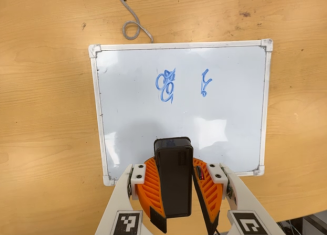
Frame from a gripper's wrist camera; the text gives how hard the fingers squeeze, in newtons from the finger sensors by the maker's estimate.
{"total": 10.0, "left": 10.2, "right": 9.8}